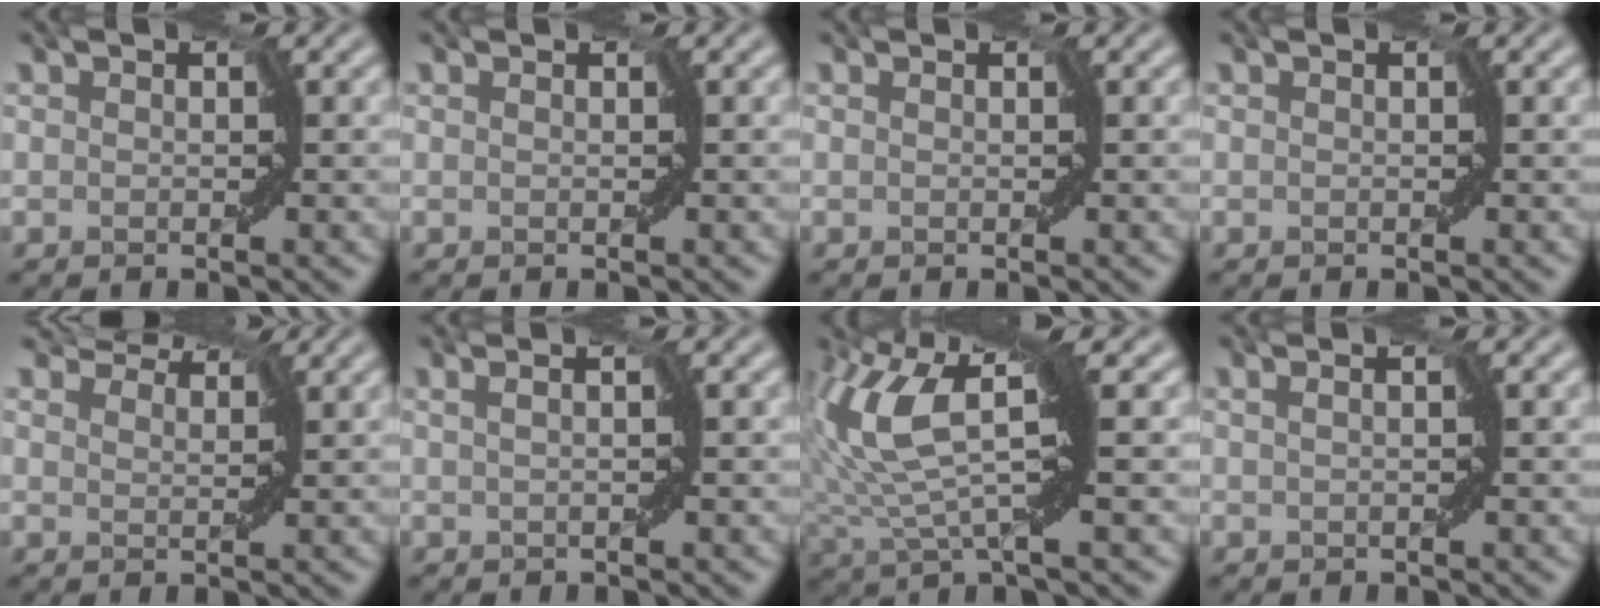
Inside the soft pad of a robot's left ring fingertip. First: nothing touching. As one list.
[{"total": 0.0}, {"total": 0.0}, {"total": 0.0}, {"total": 2.9, "force": [2.8, 0.6, 0.7], "torque": [-0.014, 0.007, 0.036]}, {"total": 1.1, "force": [0.3, -0.3, 1.1], "torque": [-0.011, 0.001, 0.005]}, {"total": 7.5, "force": [2.0, 2.2, 6.9], "torque": [-0.165, 0.004, 0.033]}, {"total": 0.7, "force": [0.2, -0.4, 0.6], "torque": [-0.008, 0.000, 0.004]}]